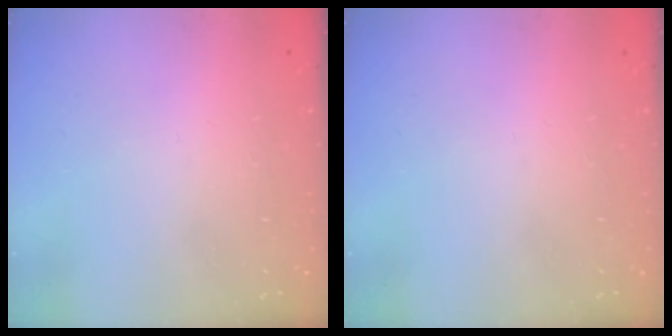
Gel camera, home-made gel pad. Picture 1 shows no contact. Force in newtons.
{"total": 0.0}